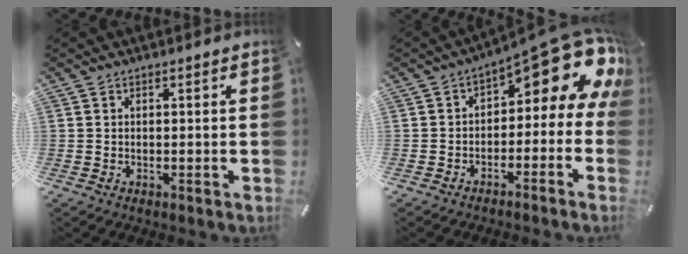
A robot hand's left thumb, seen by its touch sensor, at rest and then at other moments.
{"total": 13.4, "force": [6.7, 5.7, 10.1], "torque": [-0.130, -0.057, 0.103]}